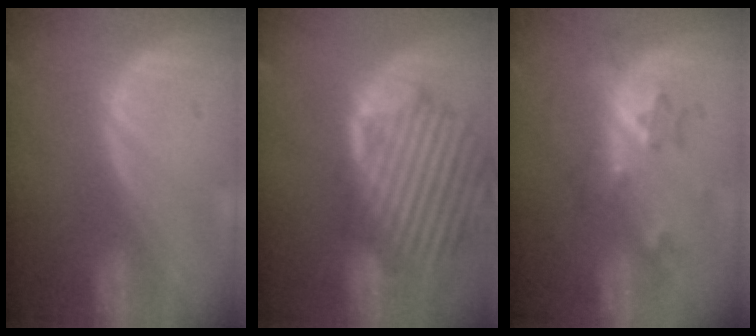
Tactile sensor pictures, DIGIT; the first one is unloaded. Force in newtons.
{"total": 13.1, "press": 11.4, "slide": 6.4}
{"total": 6.2, "press": 5.4, "slide": 3.0}